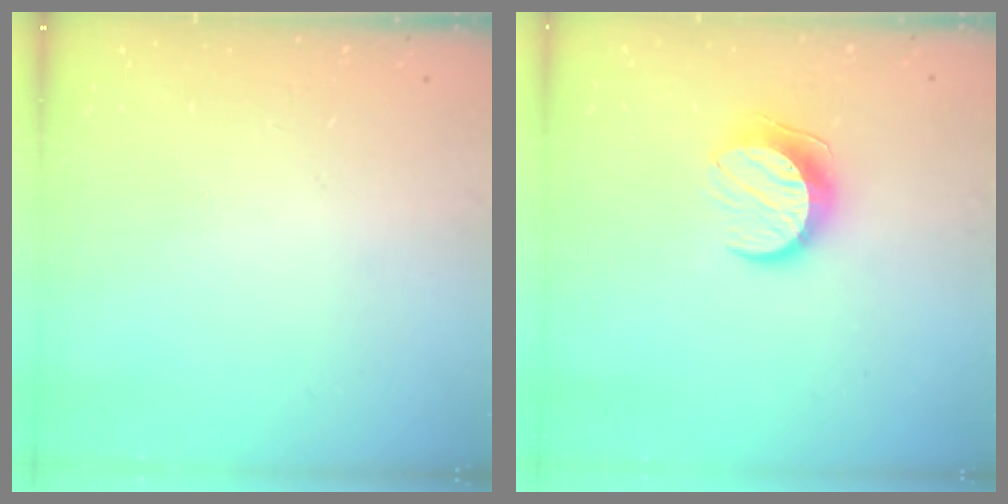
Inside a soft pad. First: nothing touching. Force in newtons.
{"total": 9.8, "press": 9.8, "slide": 0.2}